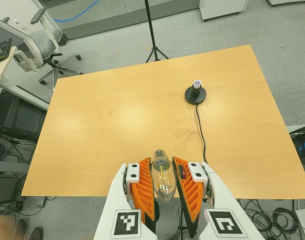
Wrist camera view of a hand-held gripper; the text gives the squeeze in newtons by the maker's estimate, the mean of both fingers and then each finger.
{"total": 20.0, "left": 21.5, "right": 18.5}